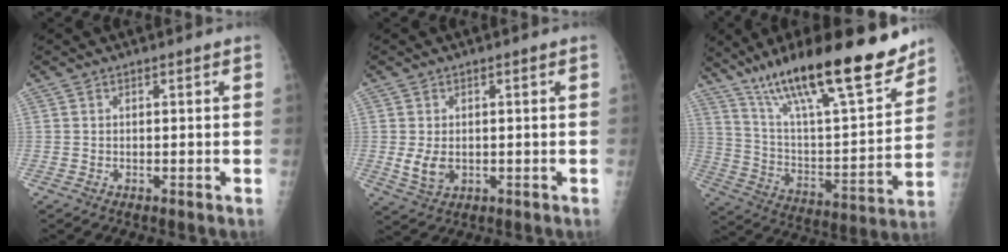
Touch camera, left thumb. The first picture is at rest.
{"total": 4.5, "force": [-0.3, 3.2, 3.2], "torque": [-0.051, -0.005, 0.004]}
{"total": 27.4, "force": [19.4, 5.9, 18.5], "torque": [-0.275, -0.068, 0.324]}